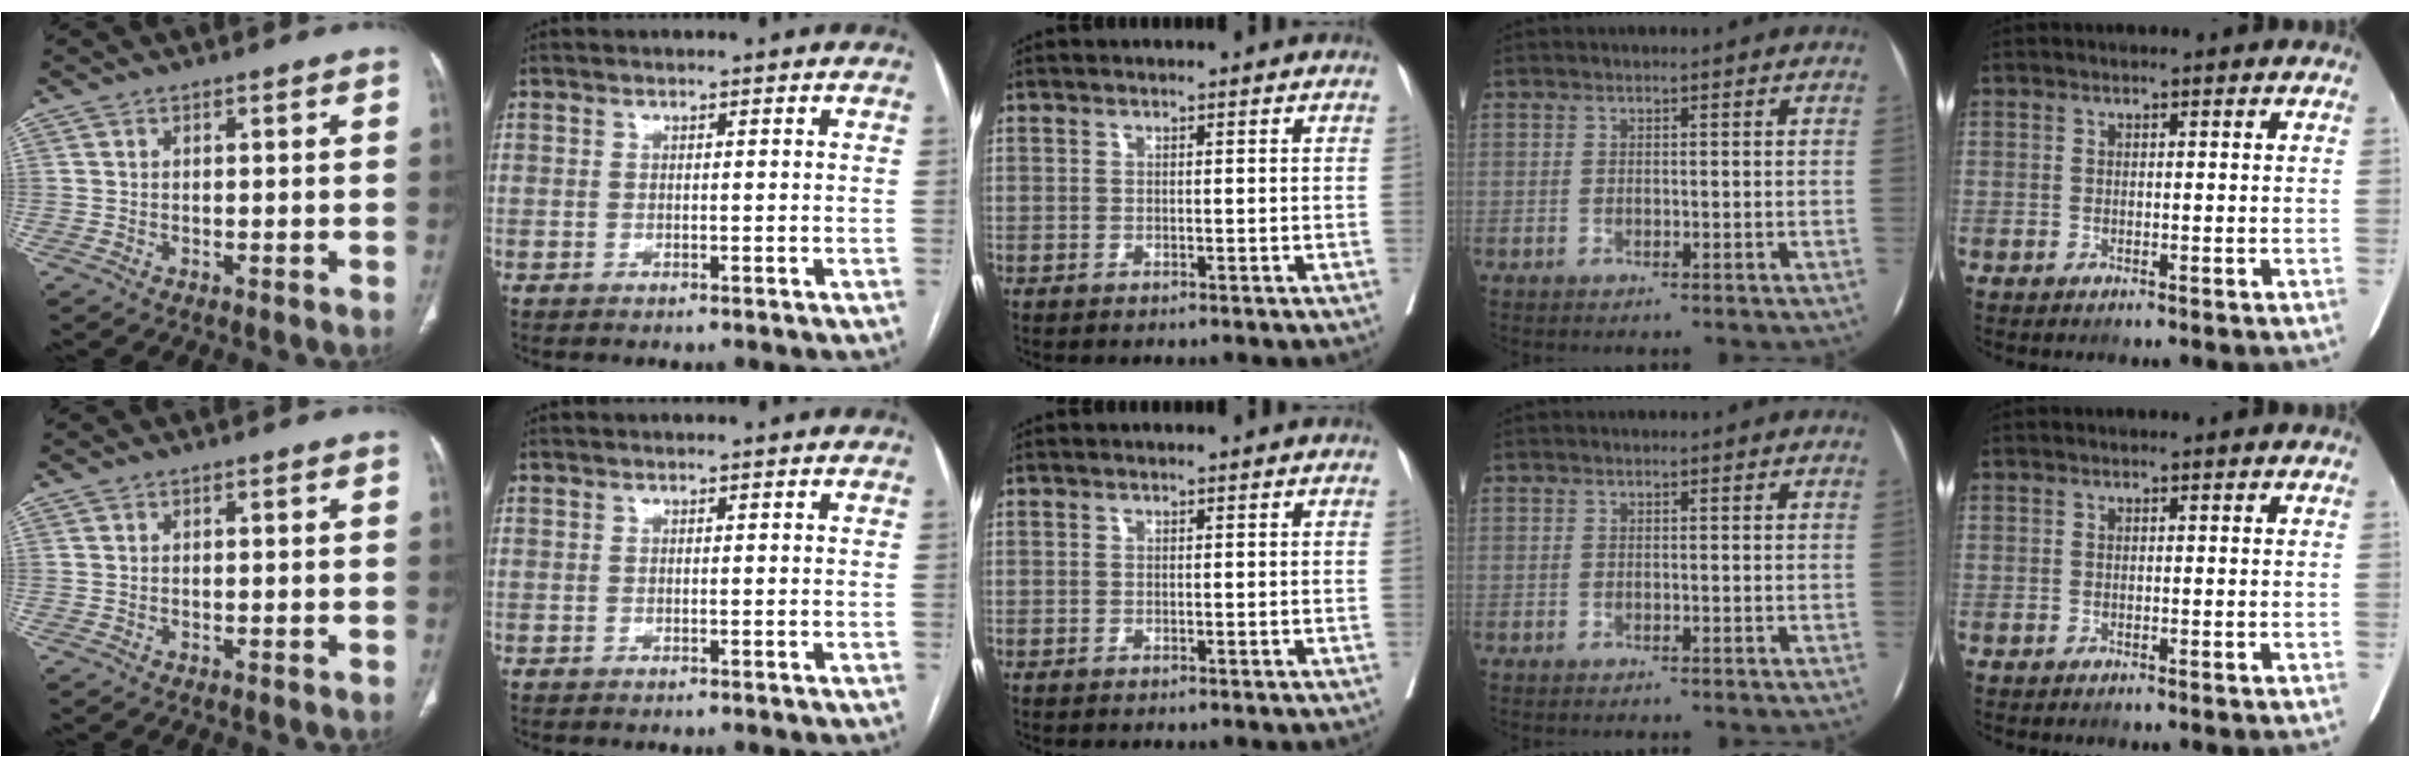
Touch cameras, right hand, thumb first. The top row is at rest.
{}